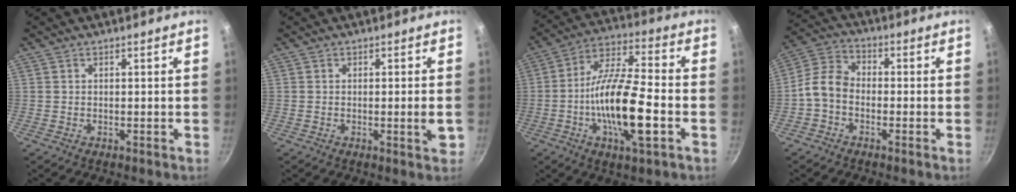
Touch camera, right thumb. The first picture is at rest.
{"total": 2.8, "force": [-0.5, 0.2, 2.7], "torque": [-0.041, -0.003, -0.008]}
{"total": 17.4, "force": [-4.4, 5.1, 16.0], "torque": [-0.284, 0.028, -0.092]}
{"total": 6.5, "force": [-2.2, 4.7, 4.0], "torque": [-0.076, 0.037, -0.060]}